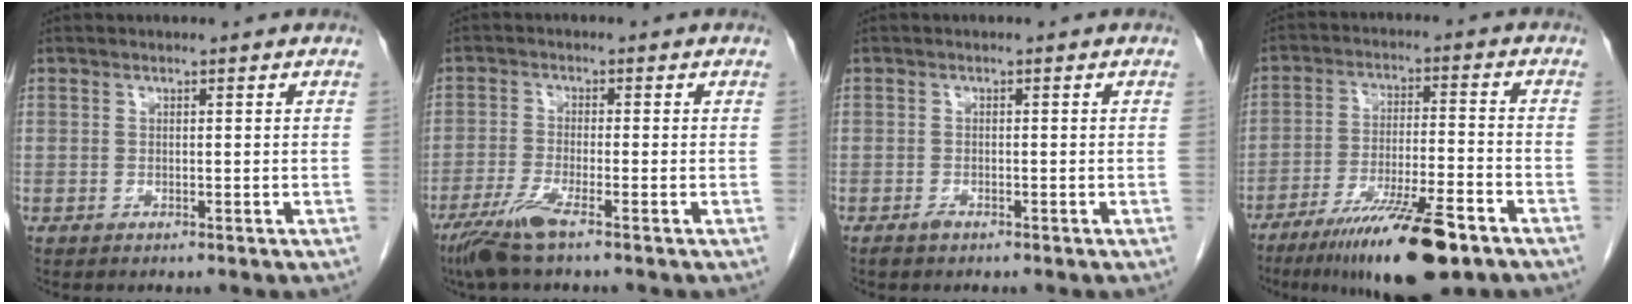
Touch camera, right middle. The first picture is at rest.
{"total": 5.4, "force": [-3.6, -0.1, 4.0], "torque": [-0.086, -0.016, -0.074]}
{"total": 1.0, "force": [-0.8, 0.3, 0.5], "torque": [-0.012, -0.001, -0.012]}
{"total": 14.7, "force": [-9.8, 1.8, 10.8], "torque": [-0.180, -0.033, -0.166]}